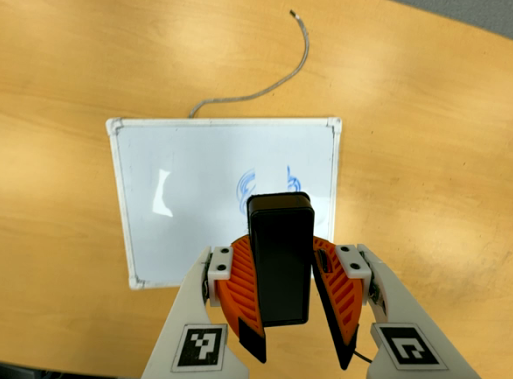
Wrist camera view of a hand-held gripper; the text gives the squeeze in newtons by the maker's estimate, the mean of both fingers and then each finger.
{"total": 8.1, "left": 9.1, "right": 7.0}